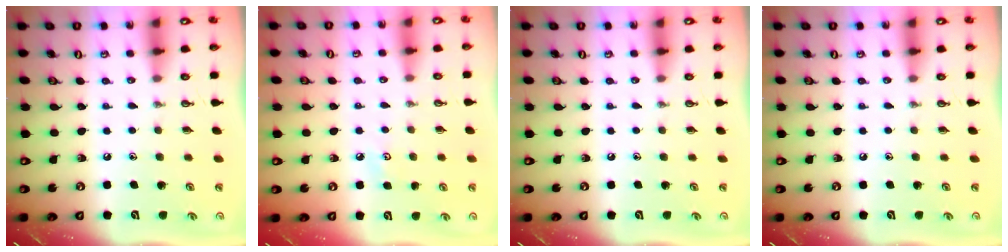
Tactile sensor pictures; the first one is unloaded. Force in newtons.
{"total": 3.4, "press": 3.4, "slide": 0.5}
{"total": 0.0}
{"total": 0.0}